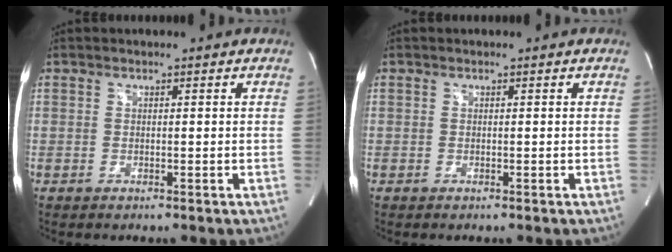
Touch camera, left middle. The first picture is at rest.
{"total": 0.0}